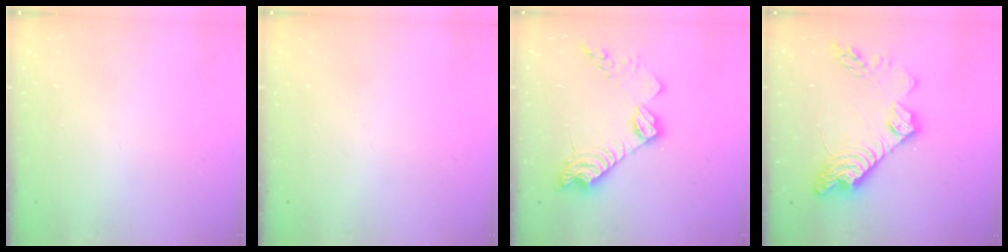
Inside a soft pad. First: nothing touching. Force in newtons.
{"total": 0.0}
{"total": 14.8, "press": 14.8, "slide": 0.8}
{"total": 18.6, "press": 18.6, "slide": 1.5}